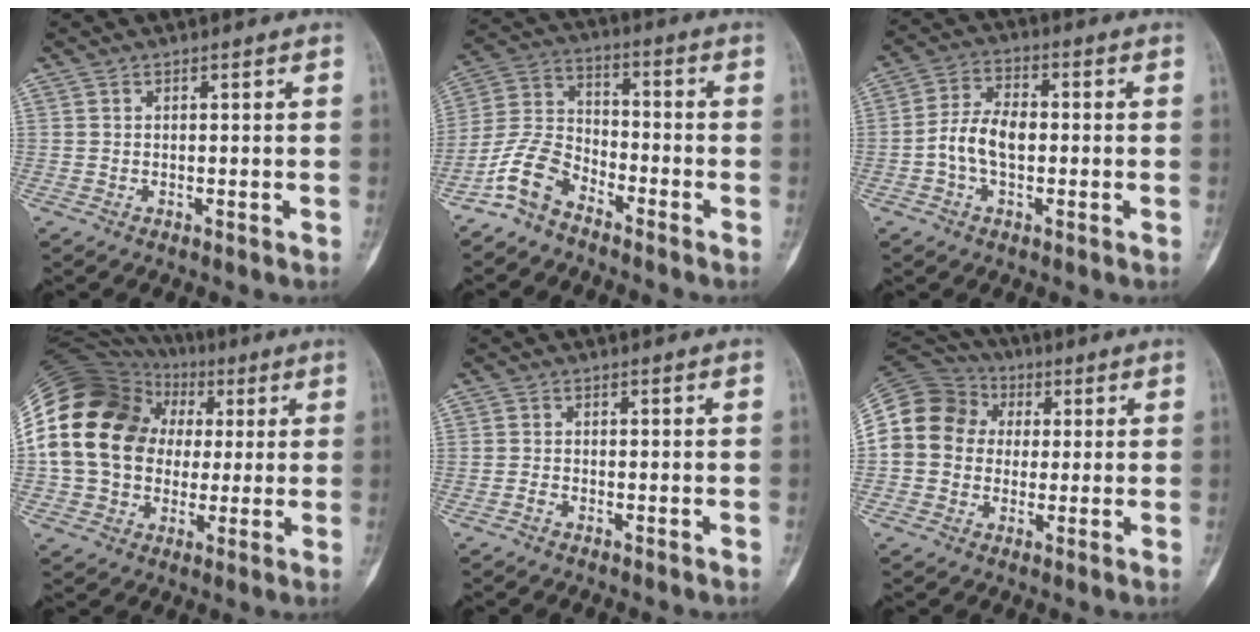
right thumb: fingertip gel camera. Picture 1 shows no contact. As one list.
[{"total": 9.5, "force": [-6.8, 4.8, 4.6], "torque": [-0.093, 0.054, -0.148]}, {"total": 8.0, "force": [-1.1, 4.8, 6.3], "torque": [-0.115, 0.028, -0.028]}, {"total": 22.8, "force": [2.3, 18.6, 12.9], "torque": [-0.240, 0.052, 0.045]}, {"total": 1.0, "force": [-0.8, 0.5, 0.5], "torque": [-0.011, 0.008, -0.016]}, {"total": 15.4, "force": [1.4, 13.0, 8.1], "torque": [-0.145, 0.042, 0.020]}]